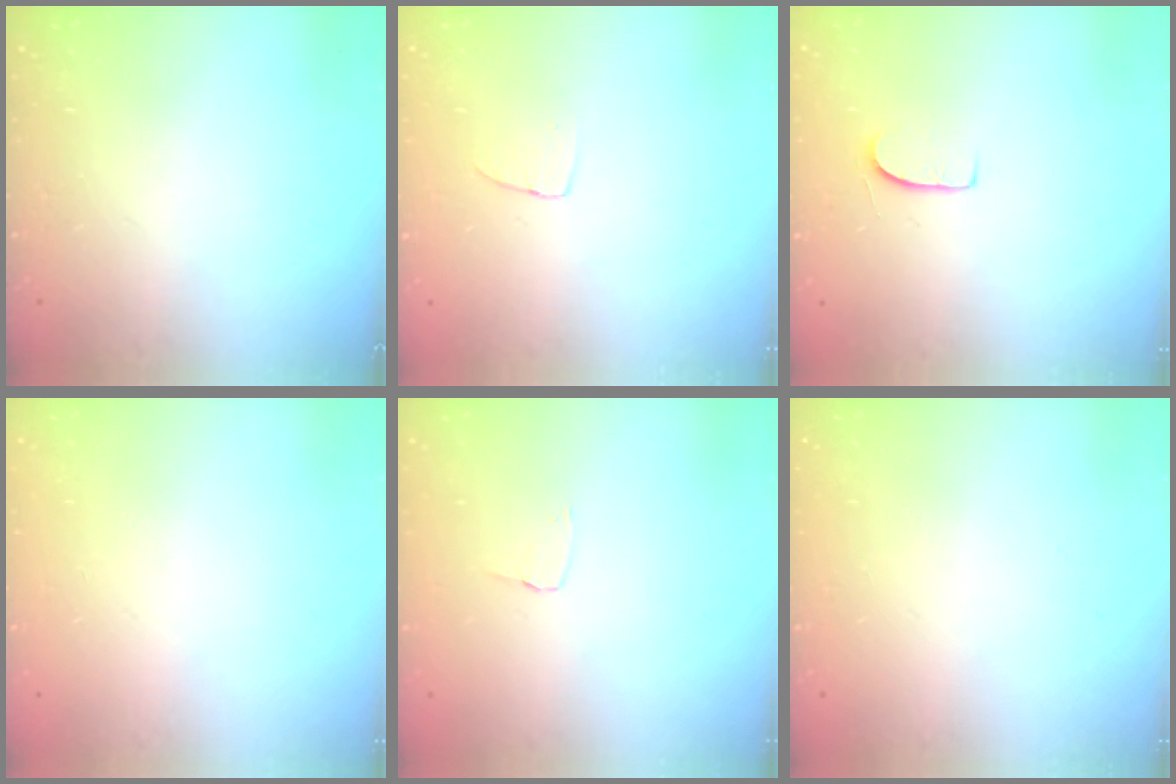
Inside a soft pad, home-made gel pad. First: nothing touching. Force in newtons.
{"total": 2.9, "press": 2.9, "slide": 0.1}
{"total": 6.1, "press": 6.1, "slide": 0.5}
{"total": 0.0}
{"total": 2.6, "press": 2.6, "slide": 0.2}
{"total": 0.0}